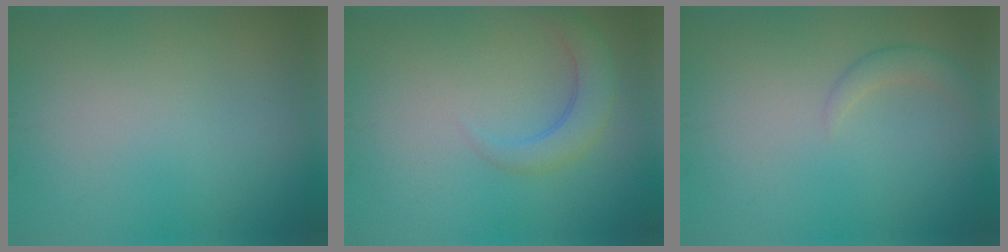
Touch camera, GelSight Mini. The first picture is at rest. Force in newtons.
{"total": 2.8, "press": 2.8, "slide": 0.3}
{"total": 1.6, "press": 1.6, "slide": 0.0}